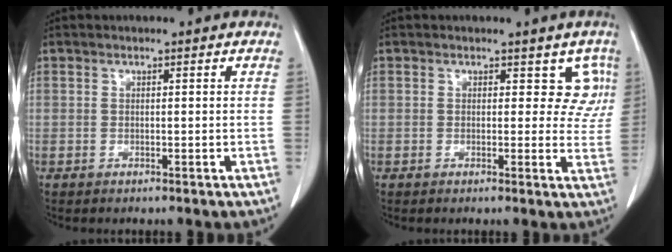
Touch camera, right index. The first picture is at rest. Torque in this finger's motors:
{"motor_torque": [0.05, 0.03, 0.00, -0.01]}